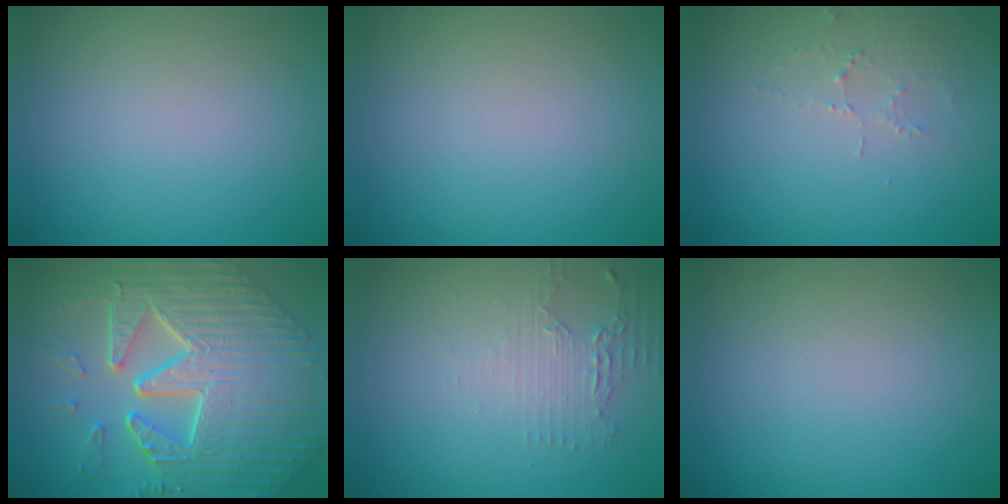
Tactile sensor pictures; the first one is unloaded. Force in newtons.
{"total": 0.0}
{"total": 1.5, "press": 1.5, "slide": 0.2}
{"total": 10.8, "press": 7.4, "slide": 7.9}
{"total": 2.1, "press": 1.6, "slide": 1.4}
{"total": 0.0}